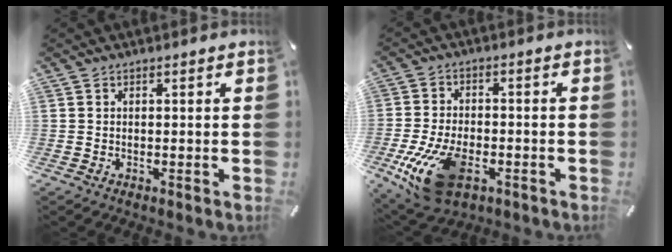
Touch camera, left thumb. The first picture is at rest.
{"total": 15.6, "force": [-5.8, 8.9, 11.4], "torque": [-0.219, 0.015, -0.090]}